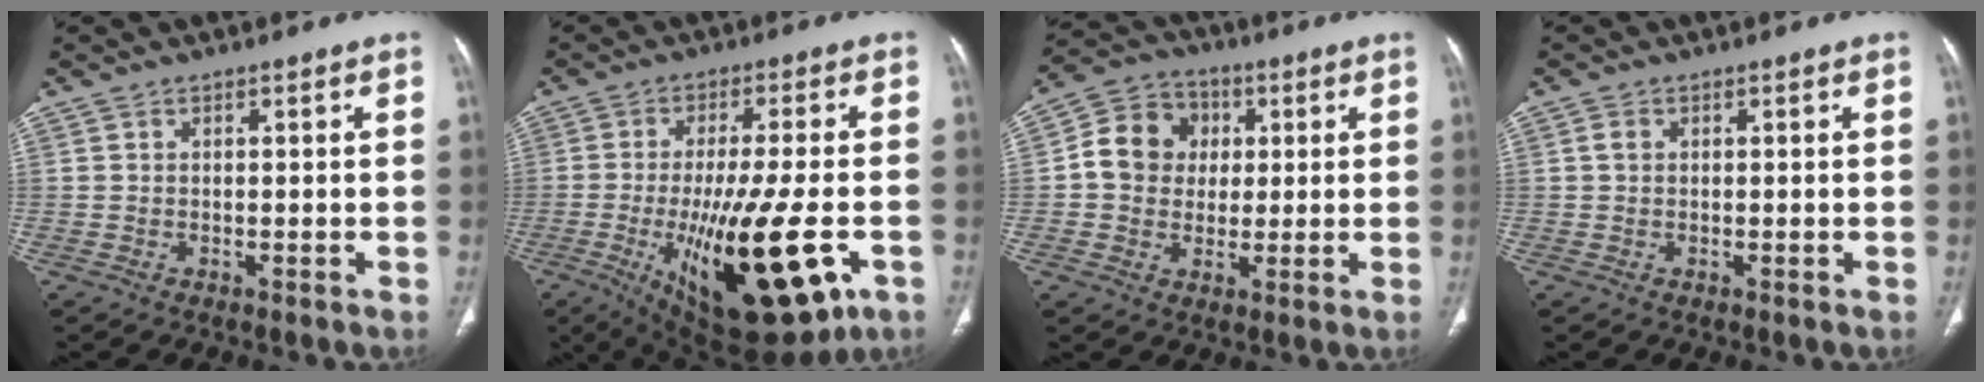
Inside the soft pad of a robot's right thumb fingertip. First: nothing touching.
{"total": 22.7, "force": [-6.7, 7.2, 20.4], "torque": [-0.324, -0.014, -0.083]}
{"total": 10.6, "force": [1.2, 9.4, 4.6], "torque": [-0.053, 0.014, 0.011]}
{"total": 1.0, "force": [0.2, 0.8, 0.6], "torque": [-0.010, 0.003, 0.003]}